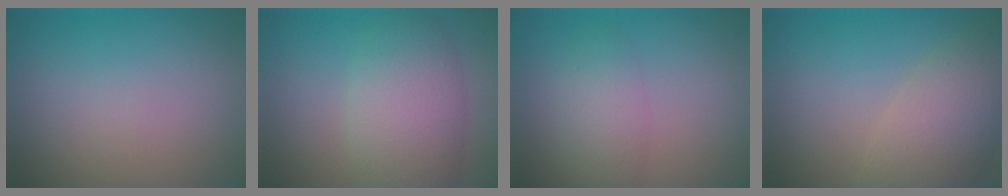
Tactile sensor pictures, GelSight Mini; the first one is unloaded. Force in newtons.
{"total": 5.8, "press": 5.8, "slide": 0.1}
{"total": 2.7, "press": 2.7, "slide": 0.2}
{"total": 5.4, "press": 5.4, "slide": 0.4}